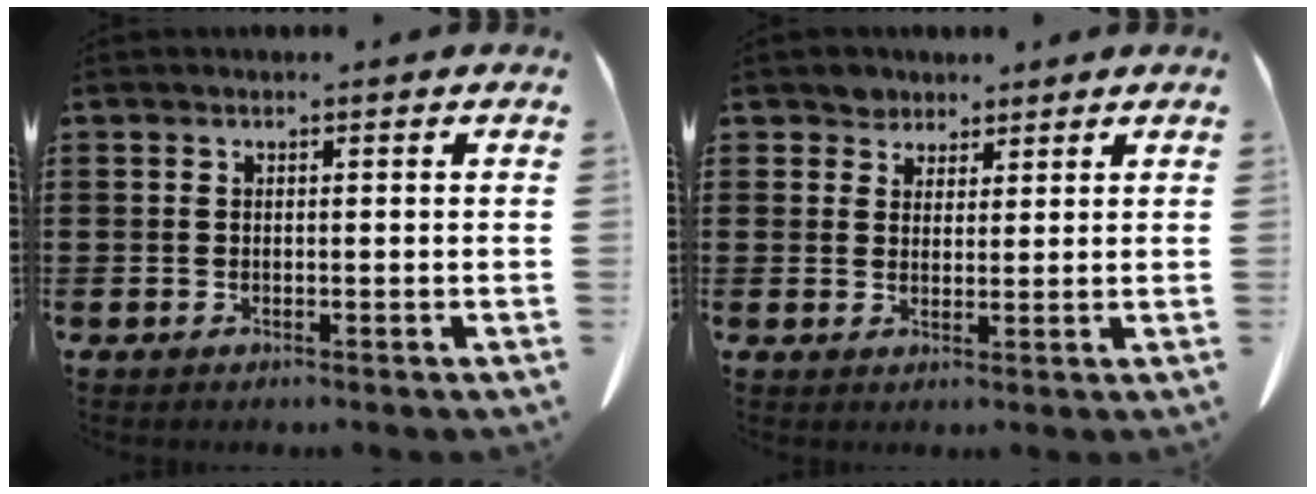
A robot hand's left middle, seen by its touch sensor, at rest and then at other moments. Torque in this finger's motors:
{"motor_torque": [-0.49, 0.65, 0.04, -0.01]}